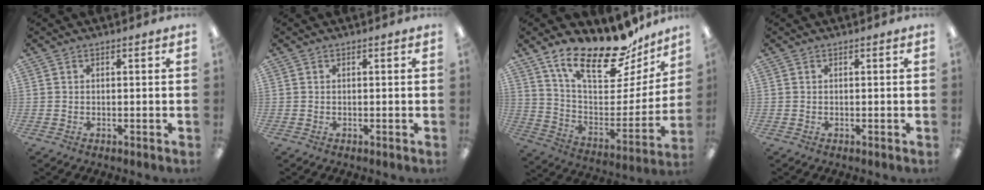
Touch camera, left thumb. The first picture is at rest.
{"total": 0.0}
{"total": 23.0, "force": [17.7, 7.7, 12.5], "torque": [-0.191, -0.128, 0.302]}
{"total": 0.0}